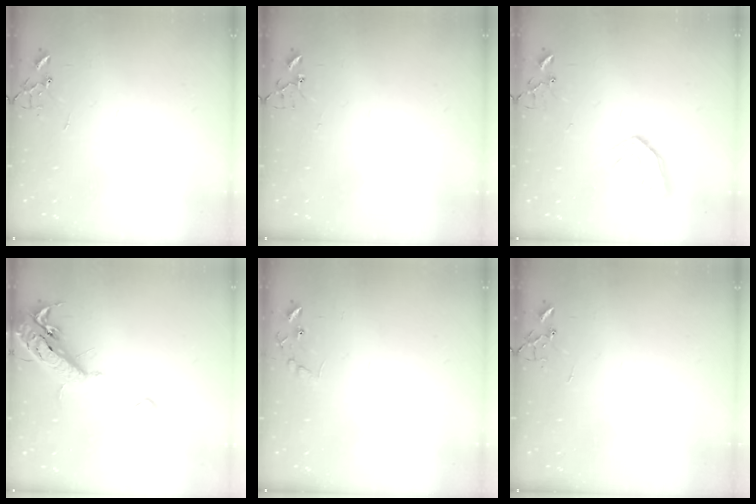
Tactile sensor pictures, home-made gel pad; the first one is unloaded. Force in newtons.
{"total": 3.9, "press": 3.9, "slide": 0.3}
{"total": 10.8, "press": 10.8, "slide": 0.9}
{"total": 18.4, "press": 18.0, "slide": 4.0}
{"total": 8.9, "press": 8.9, "slide": 0.5}
{"total": 0.0}